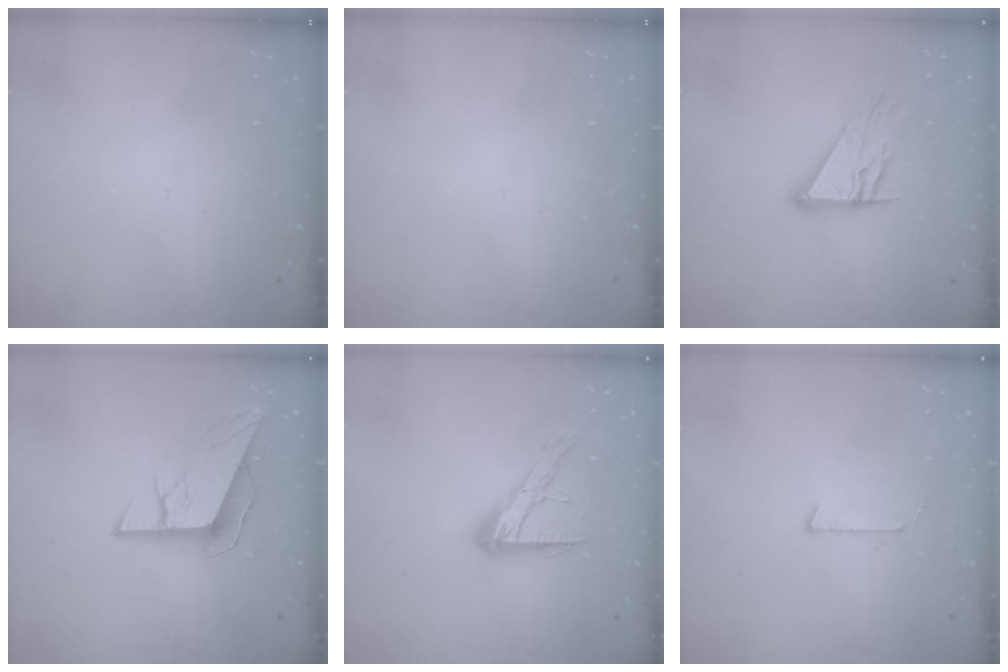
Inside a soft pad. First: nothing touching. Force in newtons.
{"total": 0.0}
{"total": 11.7, "press": 11.7, "slide": 0.9}
{"total": 9.9, "press": 9.6, "slide": 2.3}
{"total": 12.0, "press": 12.0, "slide": 0.9}
{"total": 2.7, "press": 2.7, "slide": 0.2}